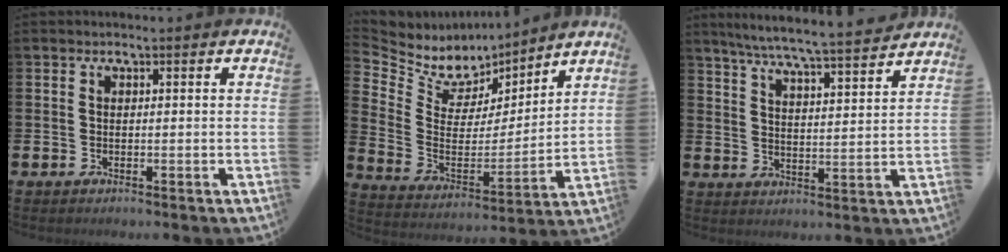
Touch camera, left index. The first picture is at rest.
{"total": 7.3, "force": [6.4, 3.6, 0.3], "torque": [-0.061, -0.047, 0.115]}
{"total": 7.0, "force": [6.6, -0.2, 2.4], "torque": [-0.062, -0.049, 0.113]}